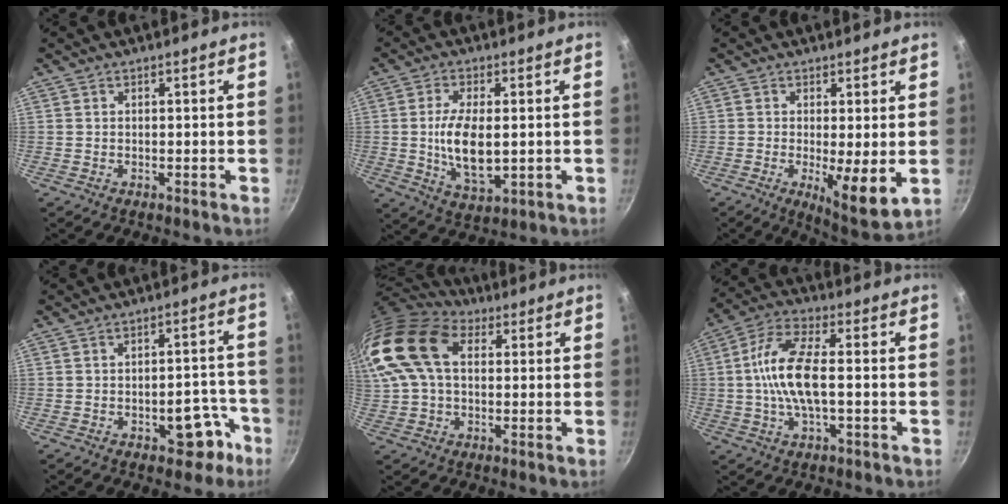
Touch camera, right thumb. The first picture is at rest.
{"total": 10.5, "force": [-0.1, 4.9, 9.3], "torque": [-0.175, -0.008, 0.006]}
{"total": 8.8, "force": [-0.9, 2.2, 8.5], "torque": [-0.121, -0.025, -0.005]}
{"total": 7.5, "force": [-3.8, 4.2, 4.9], "torque": [-0.014, 0.046, -0.038]}
{"total": 19.8, "force": [5.0, 12.8, 14.3], "torque": [-0.296, 0.027, 0.082]}
{"total": 11.7, "force": [-0.5, 4.5, 10.8], "torque": [-0.221, 0.024, -0.021]}